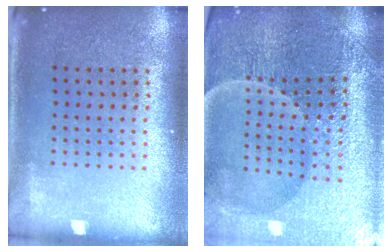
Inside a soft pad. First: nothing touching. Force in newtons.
{"total": 4.4, "press": 4.4, "slide": 0.8}